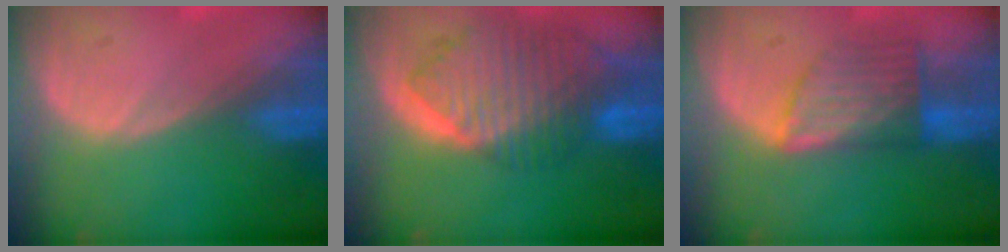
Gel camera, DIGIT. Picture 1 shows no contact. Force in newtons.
{"total": 10.2, "press": 8.8, "slide": 5.1}
{"total": 7.2, "press": 6.4, "slide": 3.4}